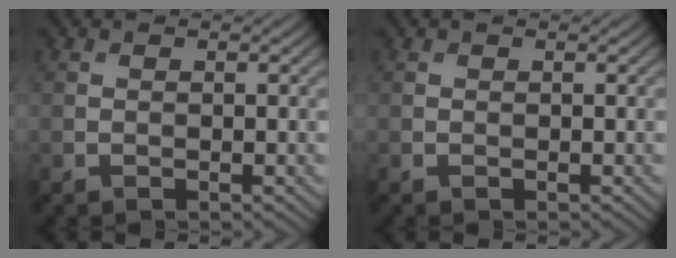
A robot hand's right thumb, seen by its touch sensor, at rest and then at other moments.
{"total": 0.0}